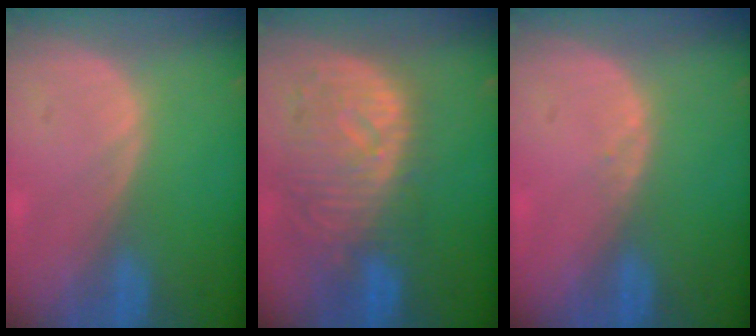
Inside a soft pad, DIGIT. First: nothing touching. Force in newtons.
{"total": 11.1, "press": 9.7, "slide": 5.3}
{"total": 0.7, "press": 0.5, "slide": 0.5}